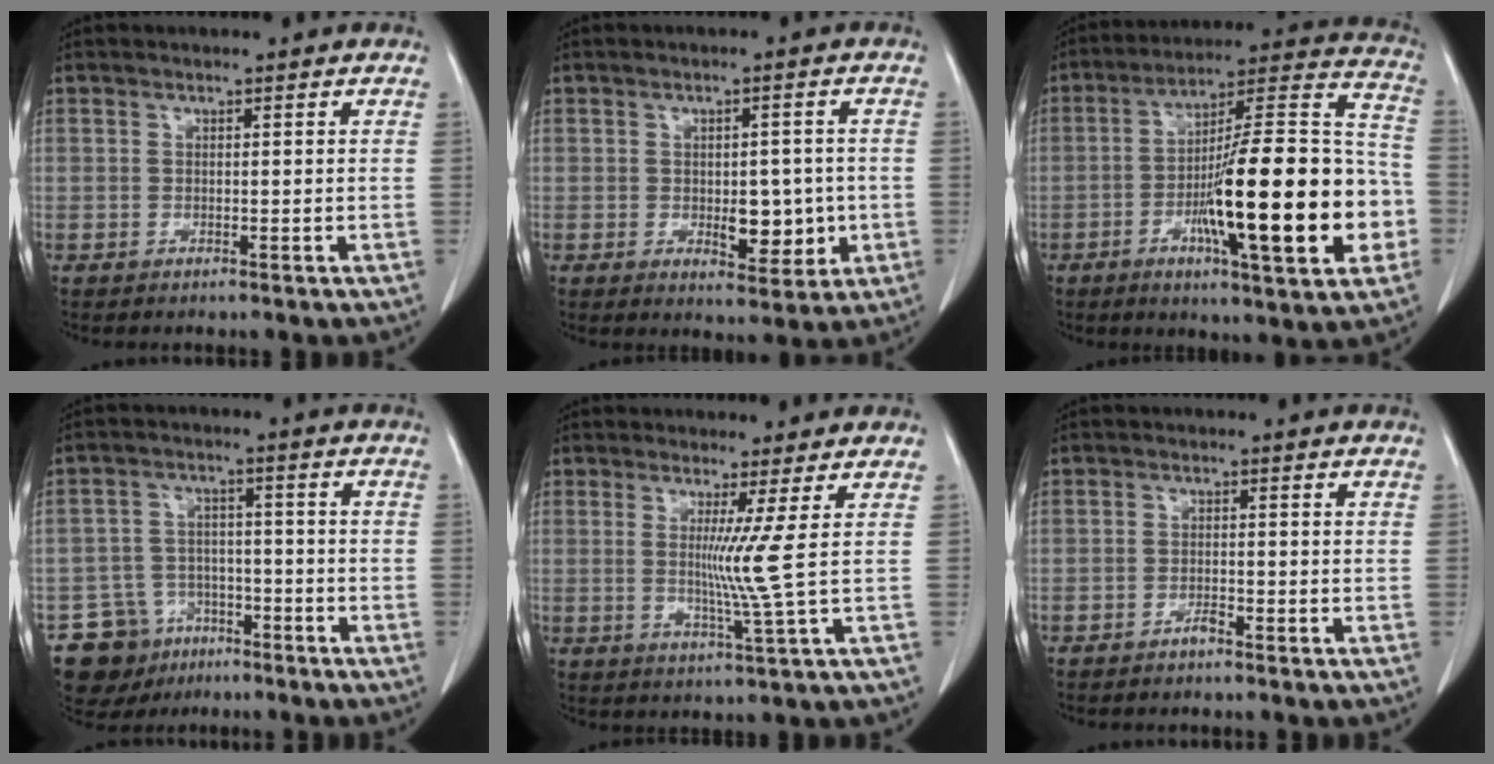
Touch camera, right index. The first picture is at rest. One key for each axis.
{"total": 6.2, "fx": -1.1, "fy": 3.2, "fz": 5.3, "tx": -0.060, "ty": -0.001, "tz": -0.006}
{"total": 24.5, "fx": -6.3, "fy": 3.5, "fz": 23.4, "tx": -0.318, "ty": 0.009, "tz": -0.095}
{"total": 9.1, "fx": -5.9, "fy": 6.8, "fz": 1.0, "tx": -0.022, "ty": 0.028, "tz": -0.091}
{"total": 5.2, "fx": 0.7, "fy": -2.3, "fz": 4.6, "tx": -0.088, "ty": -0.021, "tz": 0.020}
{"total": 1.4, "fx": -1.2, "fy": 0.0, "fz": 0.7, "tx": -0.015, "ty": 0.001, "tz": -0.021}